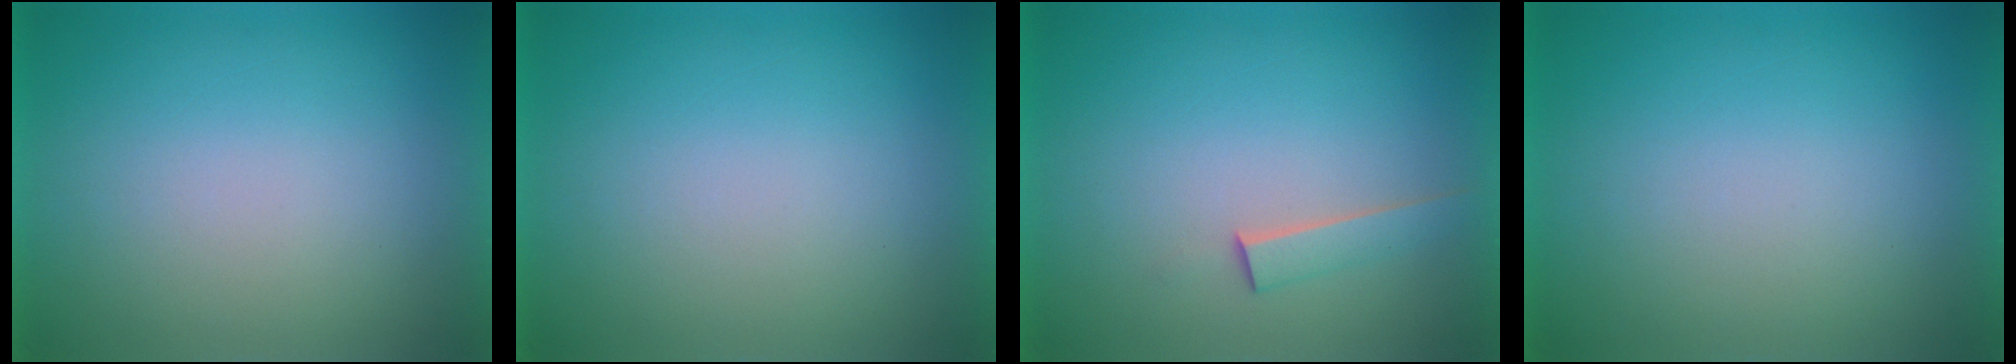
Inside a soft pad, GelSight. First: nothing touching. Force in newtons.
{"total": 0.0}
{"total": 2.0}
{"total": 0.0}